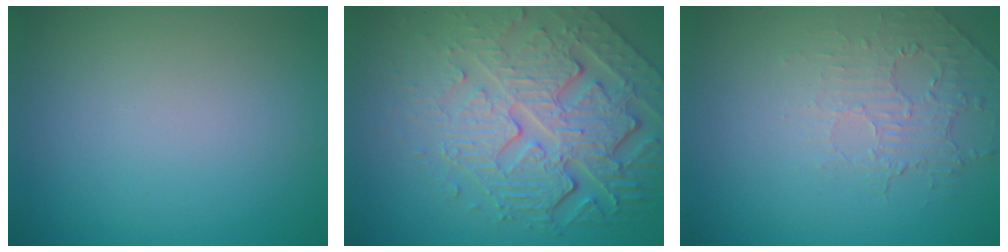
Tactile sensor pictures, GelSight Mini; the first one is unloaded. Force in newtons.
{"total": 8.0, "press": 5.6, "slide": 5.7}
{"total": 2.0, "press": 0.9, "slide": 1.8}